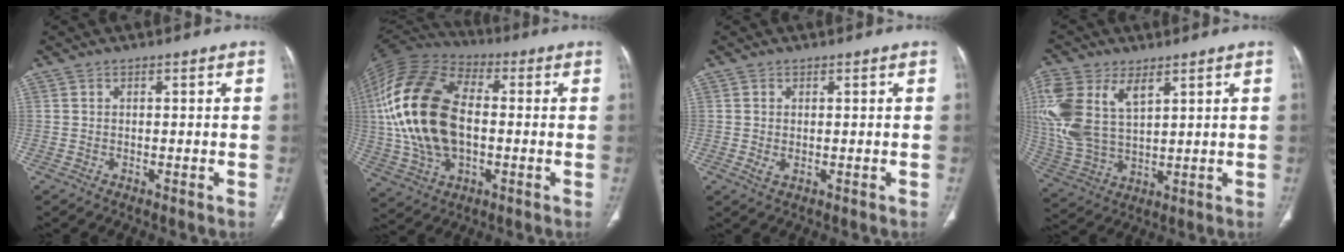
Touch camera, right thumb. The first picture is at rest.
{"total": 23.6, "force": [0.6, 14.2, 18.8], "torque": [-0.383, 0.006, 0.014]}
{"total": 1.6, "force": [0.0, 0.9, 1.3], "torque": [-0.032, -0.005, 0.005]}
{"total": 16.3, "force": [6.4, 9.3, 11.8], "torque": [-0.273, -0.011, 0.134]}